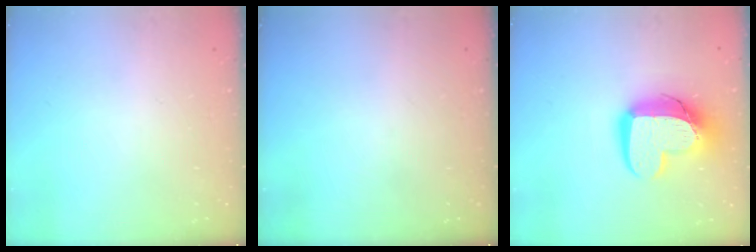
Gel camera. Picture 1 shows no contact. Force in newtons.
{"total": 0.0}
{"total": 15.1, "press": 15.0, "slide": 1.4}